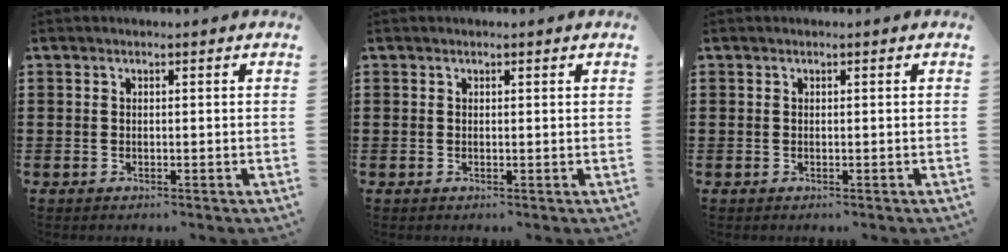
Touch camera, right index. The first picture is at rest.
{"total": 0.0}
{"total": 0.0}